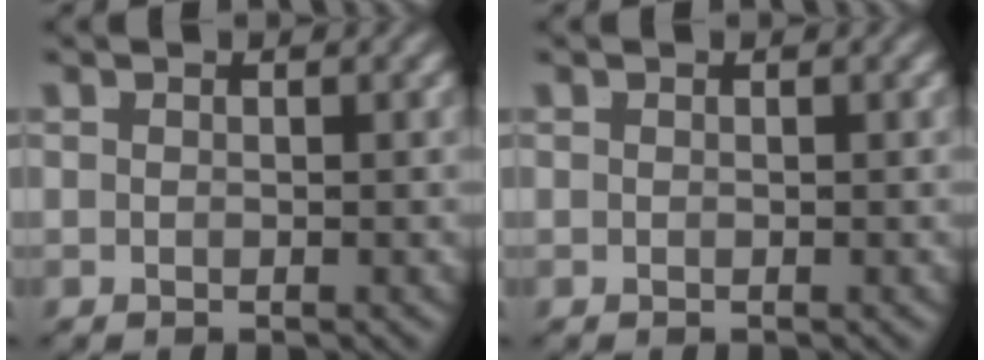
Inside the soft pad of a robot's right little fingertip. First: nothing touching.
{"total": 0.0}